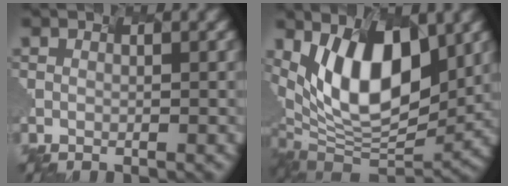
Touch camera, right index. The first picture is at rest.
{"total": 10.8, "force": [2.5, 5.5, 8.9], "torque": [-0.153, -0.009, 0.049]}